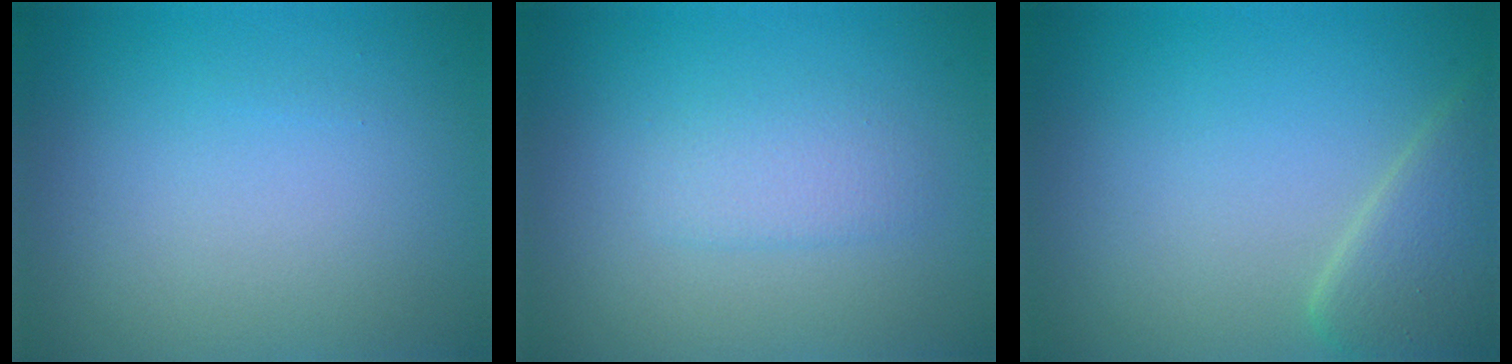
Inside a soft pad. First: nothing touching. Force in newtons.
{"total": 1.7, "press": 1.7, "slide": 0.1}
{"total": 3.5, "press": 3.5, "slide": 0.3}